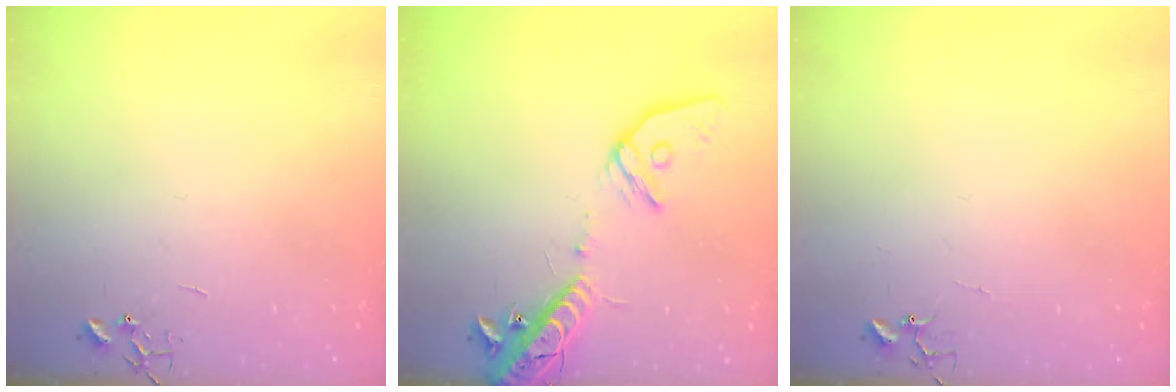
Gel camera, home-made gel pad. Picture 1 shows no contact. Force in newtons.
{"total": 16.7, "press": 16.3, "slide": 3.5}
{"total": 4.0, "press": 4.0, "slide": 0.3}